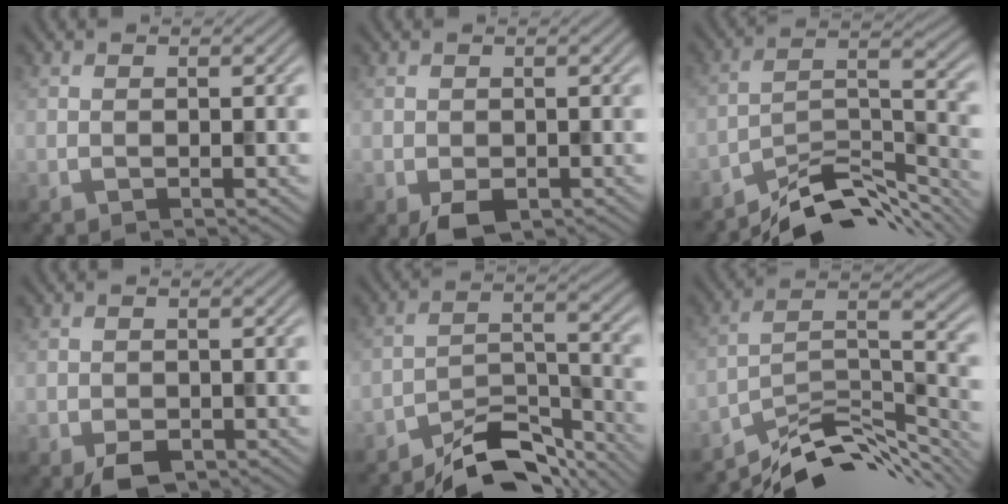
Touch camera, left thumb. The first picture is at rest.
{"total": 2.7, "force": [-1.4, 1.7, 1.6], "torque": [-0.029, -0.011, -0.021]}
{"total": 10.2, "force": [-8.7, 2.4, 4.6], "torque": [-0.074, 0.003, -0.158]}
{"total": 2.7, "force": [-1.7, 1.6, 1.4], "torque": [-0.021, -0.007, -0.023]}
{"total": 8.1, "force": [-7.2, 2.2, 3.0], "torque": [-0.045, 0.007, -0.134]}
{"total": 11.1, "force": [-9.2, 3.0, 5.4], "torque": [-0.089, 0.003, -0.163]}